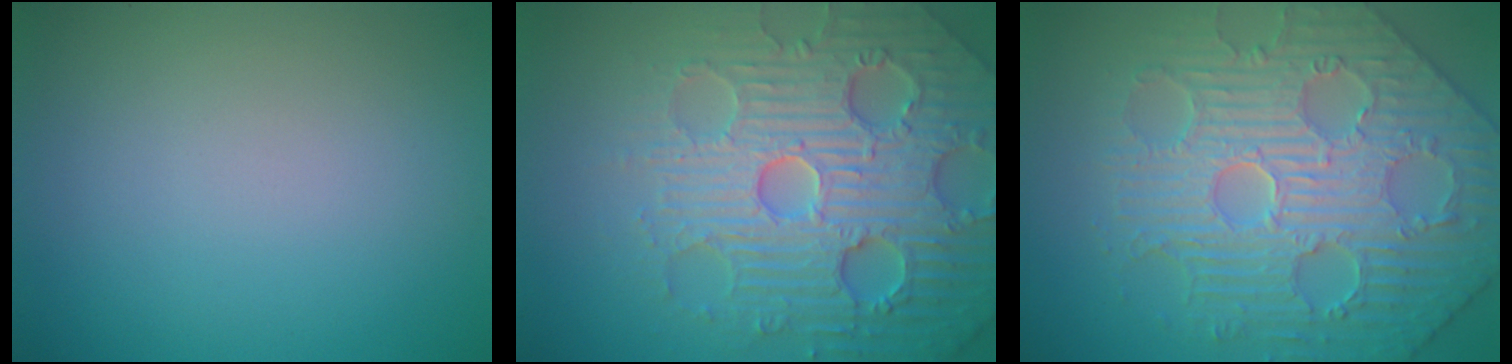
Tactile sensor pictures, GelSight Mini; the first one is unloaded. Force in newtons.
{"total": 8.0, "press": 7.8, "slide": 1.7}
{"total": 7.2, "press": 6.0, "slide": 3.9}